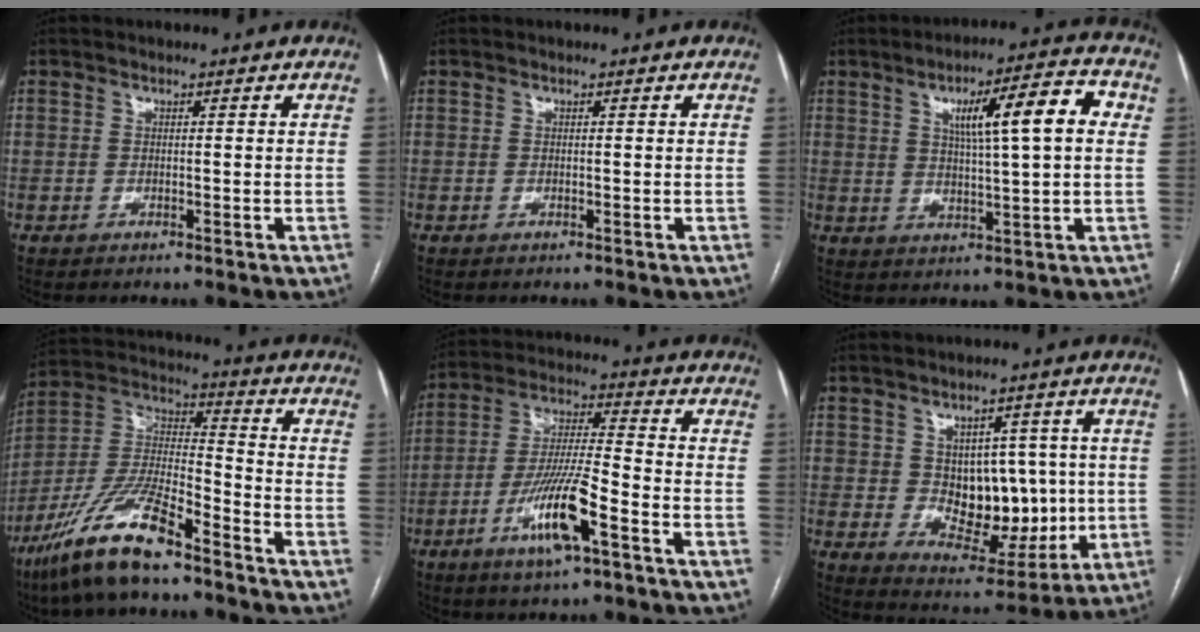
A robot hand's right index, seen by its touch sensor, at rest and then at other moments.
{"total": 0.0}
{"total": 11.4, "force": [3.0, 1.4, 10.9], "torque": [-0.165, 0.021, 0.044]}
{"total": 15.1, "force": [-10.8, 2.6, 10.2], "torque": [-0.214, -0.006, -0.201]}
{"total": 11.9, "force": [-5.6, 1.1, 10.4], "torque": [-0.201, -0.009, -0.105]}
{"total": 11.2, "force": [0.5, 7.2, 8.6], "torque": [-0.114, 0.012, 0.029]}